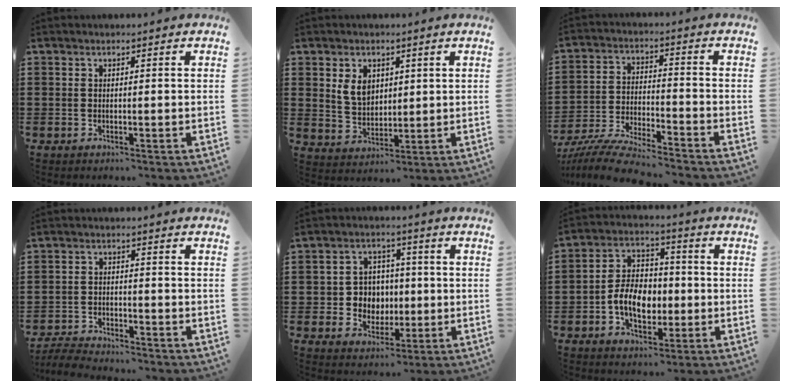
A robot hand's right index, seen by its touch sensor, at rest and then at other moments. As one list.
[{"total": 5.3, "force": [2.1, 4.2, 2.5], "torque": [-0.056, 0.011, 0.037]}, {"total": 7.7, "force": [-7.3, 0.3, 2.4], "torque": [-0.063, -0.001, -0.148]}, {"total": 3.9, "force": [-3.9, 0.4, 0.4], "torque": [-0.016, 0.001, -0.084]}, {"total": 5.4, "force": [-0.2, 5.1, 1.5], "torque": [-0.044, 0.012, -0.007]}, {"total": 8.1, "force": [-1.9, 5.3, 5.7], "torque": [-0.108, 0.002, -0.041]}]